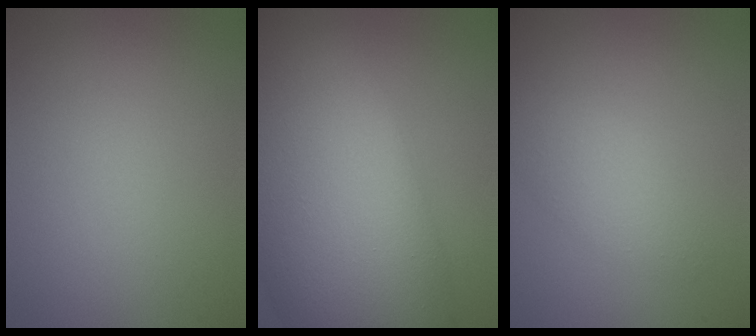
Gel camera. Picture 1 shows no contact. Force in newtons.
{"total": 17.3, "press": 17.3, "slide": 1.2}
{"total": 2.2, "press": 2.2, "slide": 0.2}